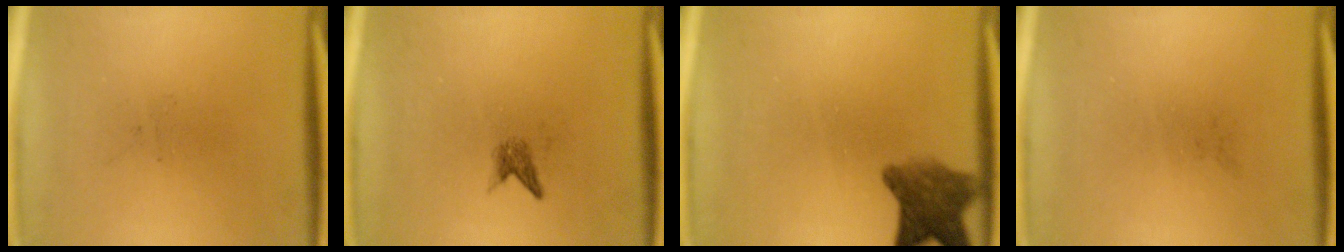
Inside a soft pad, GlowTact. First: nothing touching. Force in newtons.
{"total": 1.3}
{"total": 6.4}
{"total": 0.0}